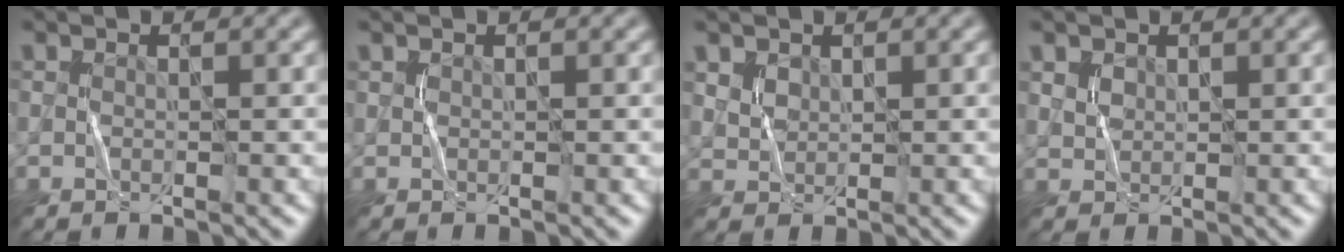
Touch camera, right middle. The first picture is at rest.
{"total": 0.0}
{"total": 1.8, "force": [1.0, 1.3, 0.6], "torque": [-0.020, -0.008, 0.033]}
{"total": 1.3, "force": [0.7, 1.0, 0.5], "torque": [-0.010, -0.001, 0.019]}